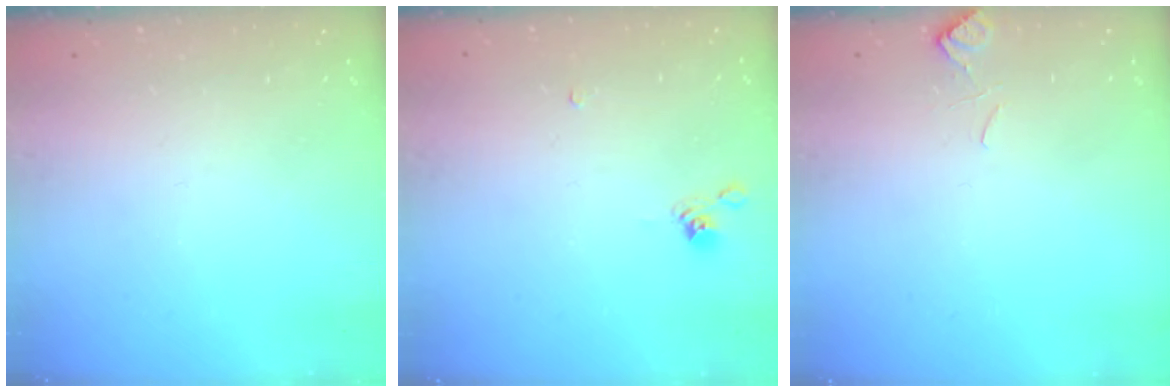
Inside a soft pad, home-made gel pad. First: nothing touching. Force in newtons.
{"total": 2.7, "press": 2.7, "slide": 0.6}
{"total": 4.1, "press": 4.1, "slide": 0.5}